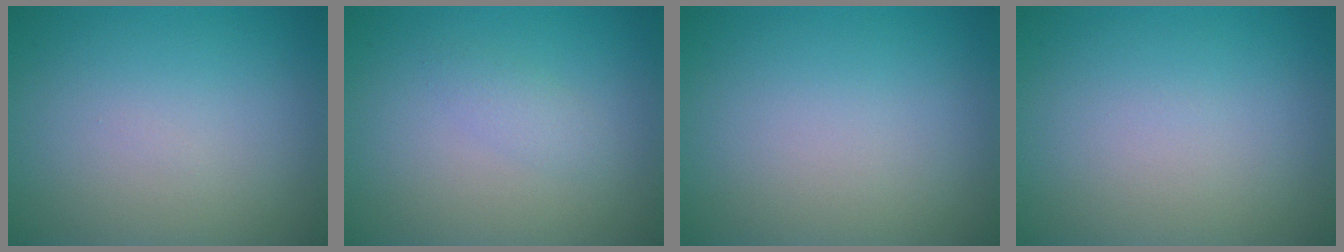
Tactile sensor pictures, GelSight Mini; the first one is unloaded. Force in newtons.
{"total": 1.2, "press": 1.2, "slide": 0.1}
{"total": 0.0}
{"total": 0.0}